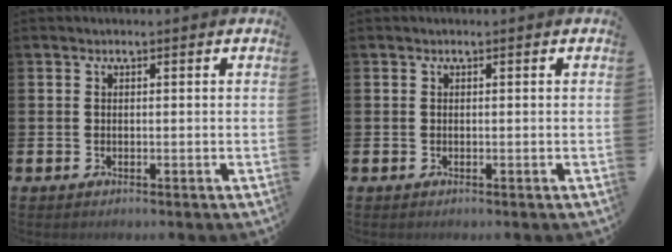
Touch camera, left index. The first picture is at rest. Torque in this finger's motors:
{"motor_torque": [0.00, 0.00, 0.00, -0.01]}